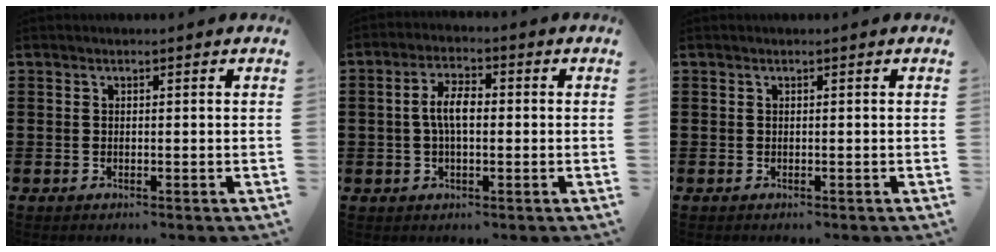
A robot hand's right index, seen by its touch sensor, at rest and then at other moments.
{"total": 5.1, "force": [-0.1, 2.2, 4.5], "torque": [-0.092, 0.005, -0.005]}
{"total": 0.0}